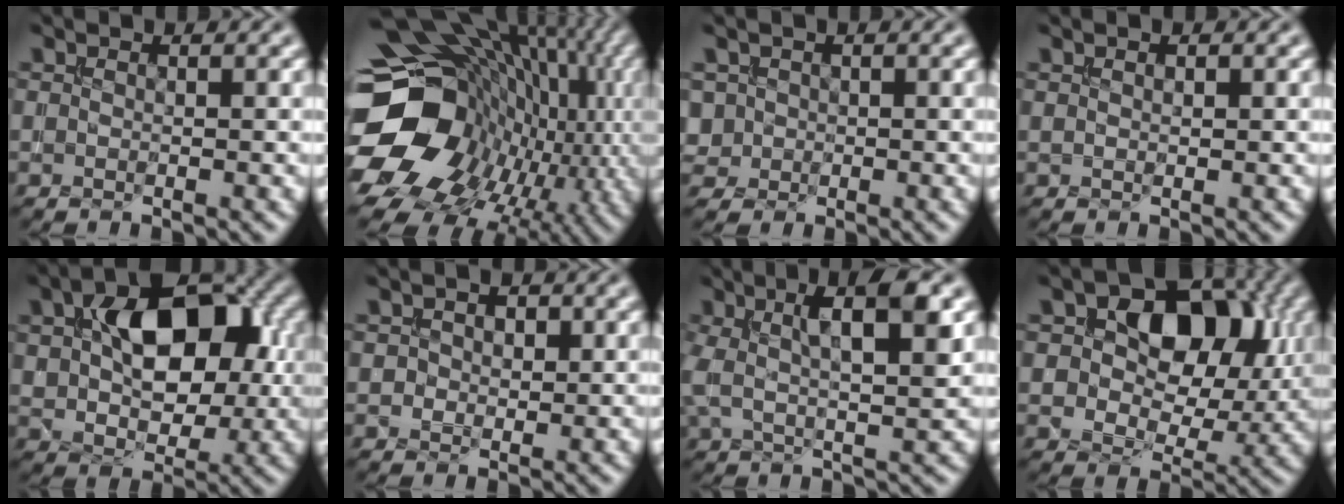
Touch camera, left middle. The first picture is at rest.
{"total": 20.0, "force": [-1.5, 16.0, 11.9], "torque": [-0.213, -0.014, -0.005]}
{"total": 2.0, "force": [0.2, 1.9, 0.4], "torque": [-0.004, 0.001, 0.014]}
{"total": 0.5, "force": [0.3, 0.1, 0.4], "torque": [-0.008, 0.002, 0.006]}
{"total": 10.9, "force": [2.6, 6.6, 8.2], "torque": [-0.123, 0.014, 0.042]}
{"total": 1.8, "force": [0.6, 1.3, 0.9], "torque": [-0.017, 0.000, 0.010]}
{"total": 6.9, "force": [2.0, 1.9, 6.3], "torque": [-0.109, 0.007, 0.030]}
{"total": 10.4, "force": [2.8, 6.6, 7.6], "torque": [-0.096, 0.009, 0.033]}